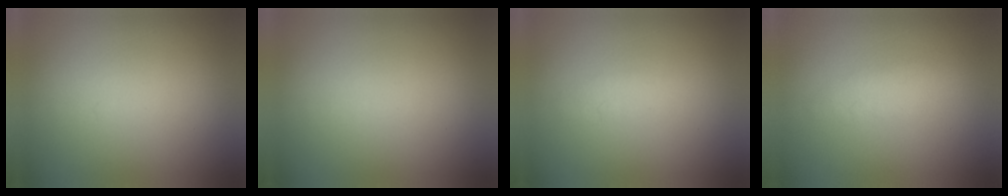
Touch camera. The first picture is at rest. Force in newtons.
{"total": 0.0}
{"total": 1.3}
{"total": 1.9}